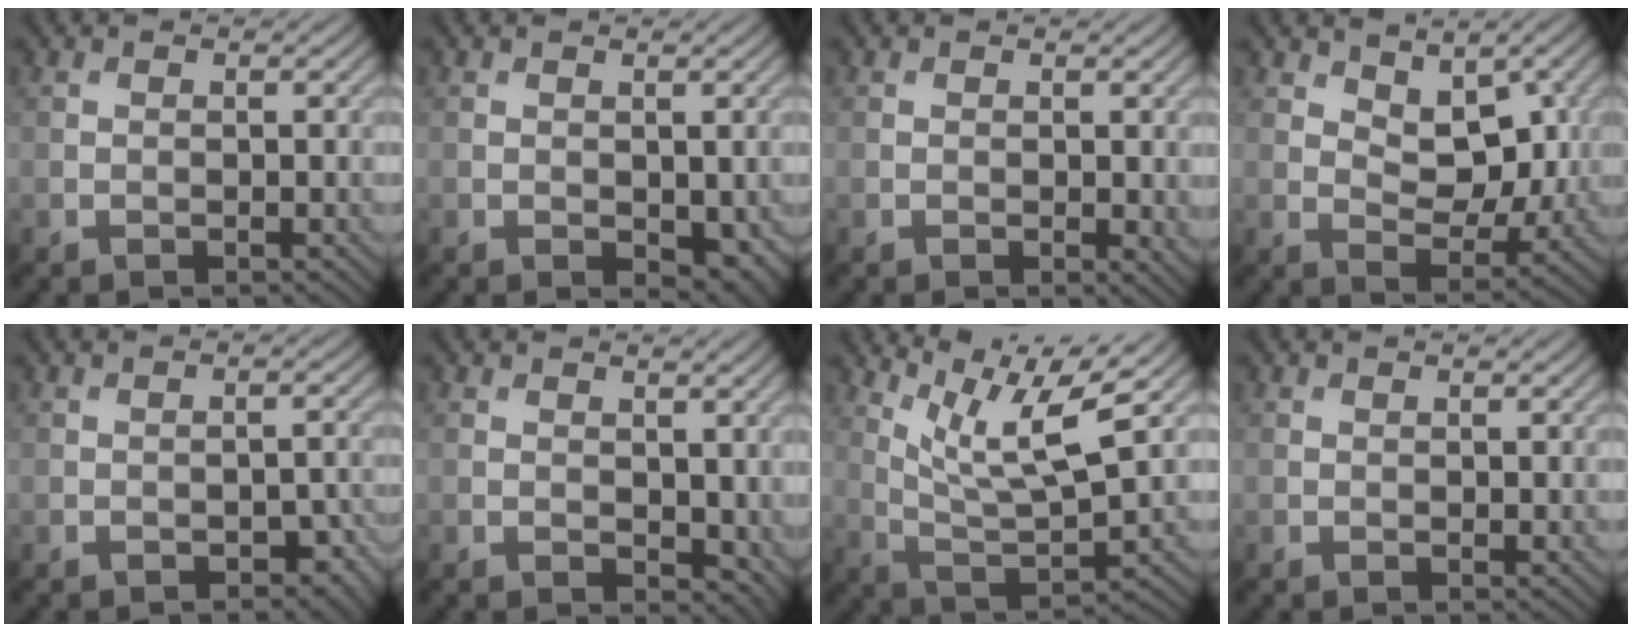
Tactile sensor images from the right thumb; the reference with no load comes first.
{"total": 3.0, "force": [-0.4, 1.8, 2.4], "torque": [-0.034, -0.013, 0.000]}
{"total": 1.4, "force": [0.1, 0.8, 1.2], "torque": [-0.013, -0.007, 0.004]}
{"total": 6.9, "force": [3.4, 4.0, 4.5], "torque": [-0.080, -0.010, 0.049]}
{"total": 3.1, "force": [-1.6, 1.7, 2.0], "torque": [-0.024, -0.004, -0.017]}
{"total": 3.7, "force": [1.2, 2.4, 2.6], "torque": [-0.039, -0.009, 0.029]}
{"total": 10.1, "force": [5.8, 2.2, 7.9], "torque": [-0.165, 0.000, 0.116]}
{"total": 0.6, "force": [0.4, 0.2, 0.4], "torque": [-0.005, -0.001, 0.007]}